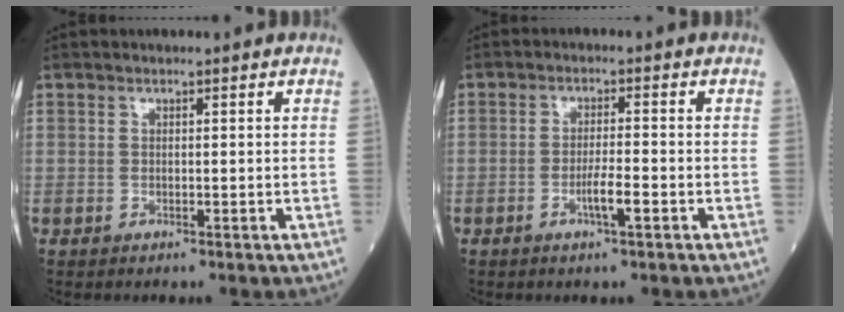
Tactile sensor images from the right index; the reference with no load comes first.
{"total": 3.6, "force": [-1.5, 0.2, 3.2], "torque": [-0.060, -0.003, -0.029]}